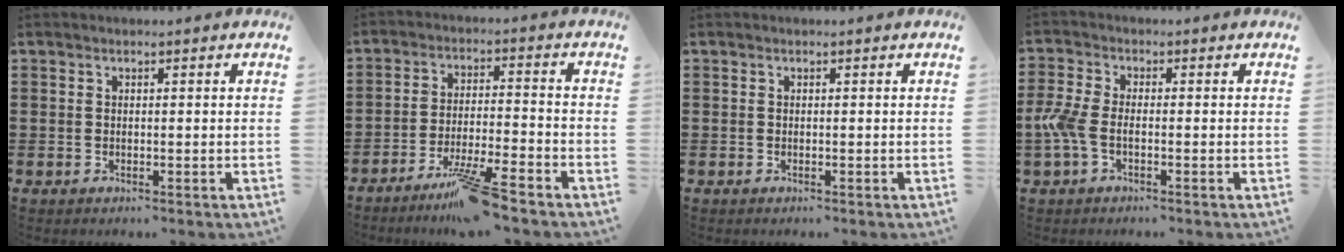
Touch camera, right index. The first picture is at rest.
{"total": 8.0, "force": [-6.5, -0.1, 4.7], "torque": [-0.090, -0.007, -0.122]}
{"total": 0.0}
{"total": 4.6, "force": [-1.5, 2.0, 3.8], "torque": [-0.101, -0.007, -0.037]}